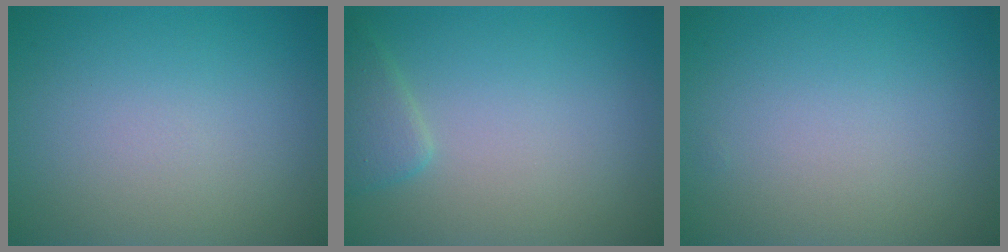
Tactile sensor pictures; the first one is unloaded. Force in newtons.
{"total": 1.8, "press": 1.8, "slide": 0.1}
{"total": 0.0}